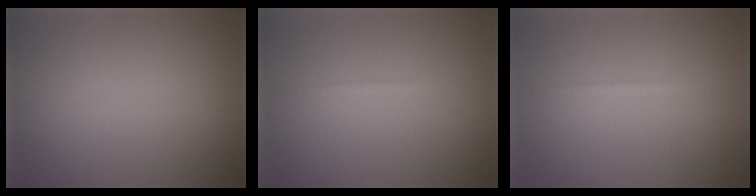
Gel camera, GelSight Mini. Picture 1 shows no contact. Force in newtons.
{"total": 0.7, "press": 0.7, "slide": 0.1}
{"total": 0.7, "press": 0.7, "slide": 0.1}